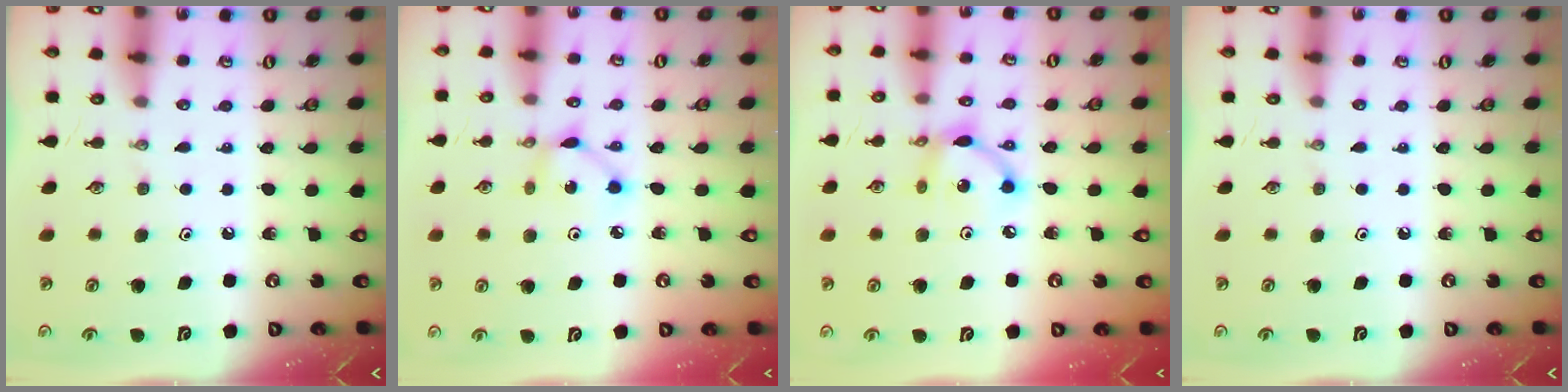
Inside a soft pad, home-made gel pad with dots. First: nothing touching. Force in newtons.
{"total": 3.8, "press": 3.8, "slide": 0.1}
{"total": 8.8, "press": 8.8, "slide": 0.8}
{"total": 0.0}